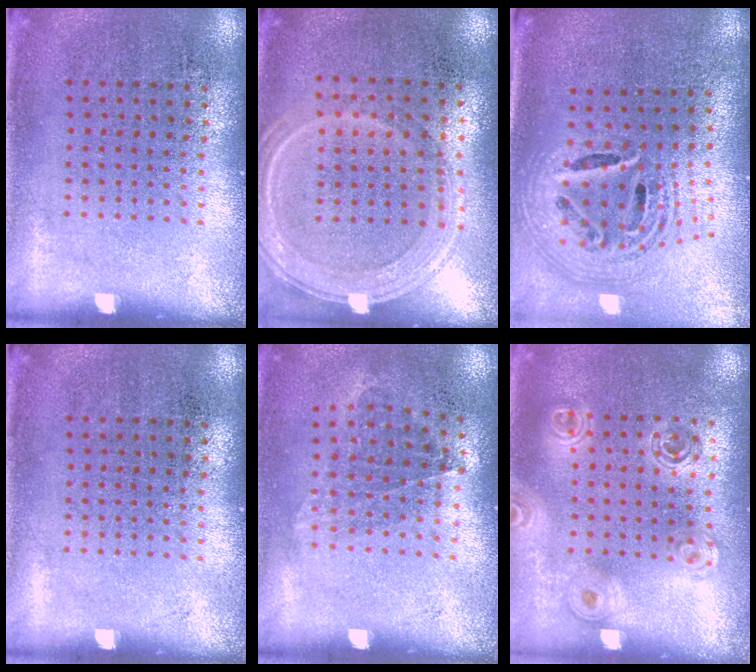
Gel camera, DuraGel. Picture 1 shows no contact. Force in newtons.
{"total": 1.2, "press": 1.2, "slide": 0.3}
{"total": 2.5, "press": 1.8, "slide": 1.7}
{"total": 0.0}
{"total": 1.0, "press": 0.8, "slide": 0.6}
{"total": 1.6, "press": 1.4, "slide": 0.7}